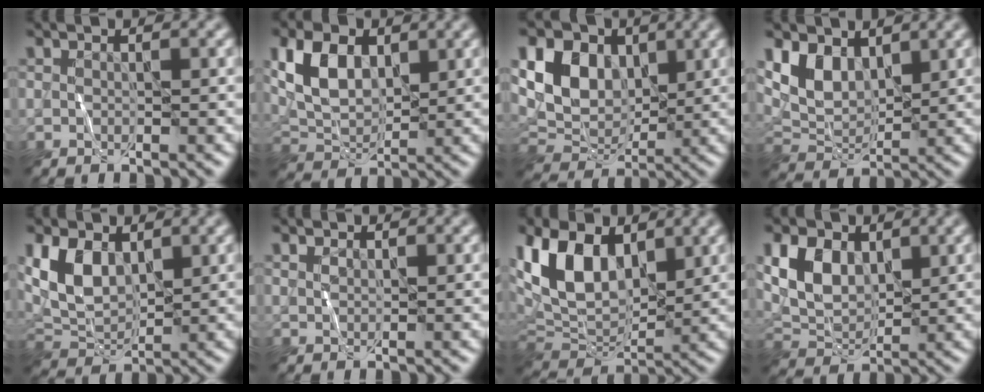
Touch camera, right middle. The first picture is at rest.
{"total": 6.0, "force": [1.9, 3.8, 4.2], "torque": [-0.087, 0.003, 0.035]}
{"total": 9.3, "force": [2.7, 6.8, 5.8], "torque": [-0.117, 0.013, 0.043]}
{"total": 4.4, "force": [2.3, 2.9, 2.5], "torque": [-0.058, -0.011, 0.043]}
{"total": 5.7, "force": [2.0, 3.6, 3.9], "torque": [-0.084, -0.004, 0.038]}
{"total": 0.6, "force": [0.6, 0.3, 0.1], "torque": [-0.008, 0.000, 0.014]}
{"total": 10.7, "force": [3.7, 6.7, 7.4], "torque": [-0.171, 0.008, 0.064]}
{"total": 5.5, "force": [1.9, 3.8, 3.6], "torque": [-0.078, -0.002, 0.036]}